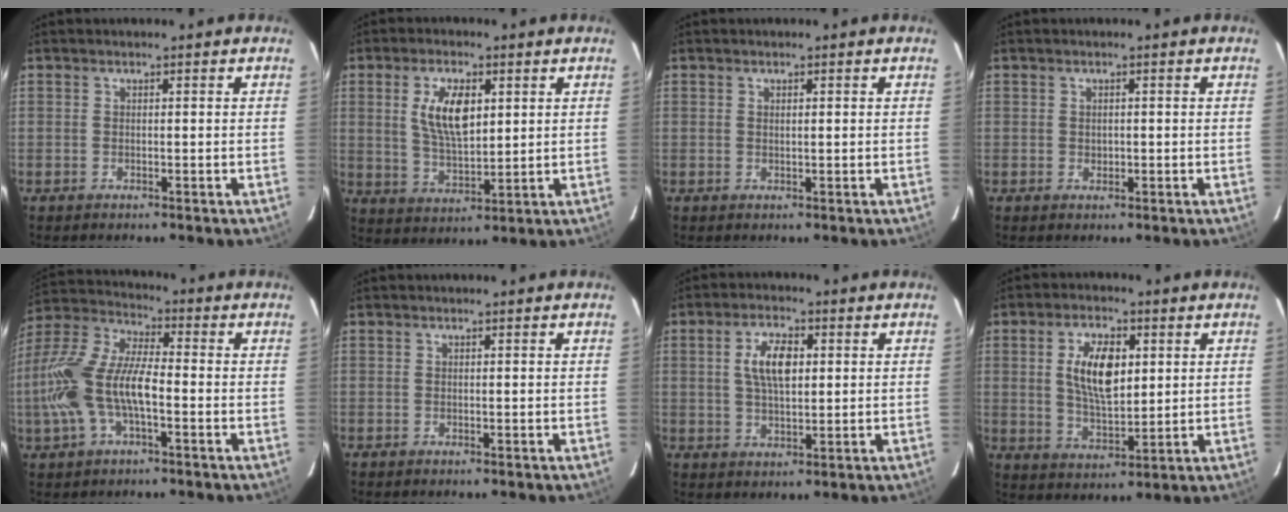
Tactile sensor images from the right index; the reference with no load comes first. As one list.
[{"total": 9.4, "force": [2.7, 4.4, 7.9], "torque": [-0.149, 0.003, 0.057]}, {"total": 0.7, "force": [0.3, 0.2, 0.6], "torque": [-0.011, 0.003, 0.006]}, {"total": 0.8, "force": [-0.1, 0.7, 0.4], "torque": [-0.004, 0.001, -0.001]}, {"total": 15.7, "force": [-3.6, 6.5, 13.8], "torque": [-0.292, 0.004, -0.071]}, {"total": 0.0}, {"total": 7.2, "force": [1.6, 3.3, 6.2], "torque": [-0.116, 0.010, 0.031]}, {"total": 10.4, "force": [2.5, 4.9, 8.8], "torque": [-0.164, 0.005, 0.050]}]